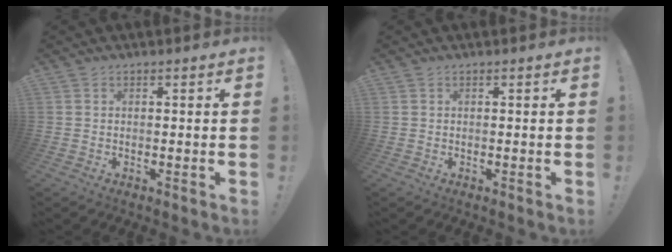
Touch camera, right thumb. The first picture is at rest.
{"total": 0.0}